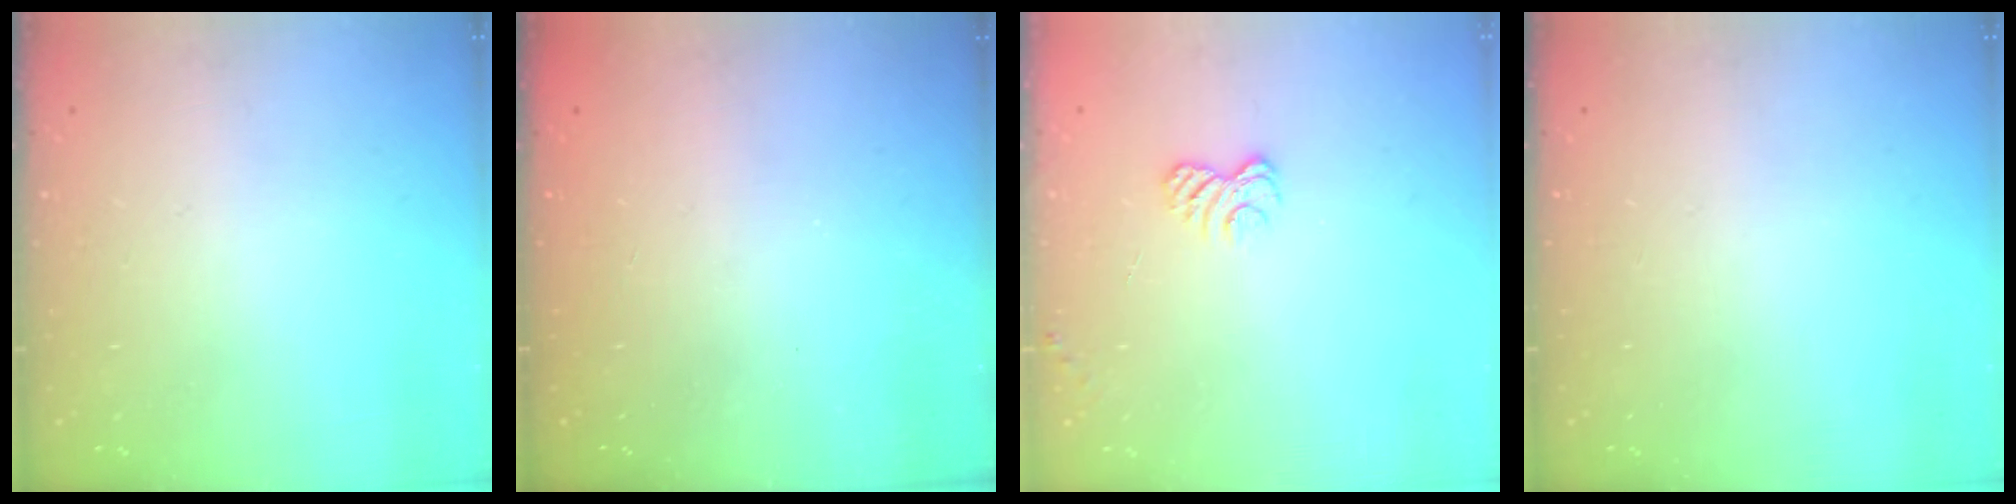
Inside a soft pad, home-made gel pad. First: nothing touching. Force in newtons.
{"total": 2.5, "press": 2.4, "slide": 0.8}
{"total": 2.8, "press": 2.5, "slide": 1.3}
{"total": 0.0}